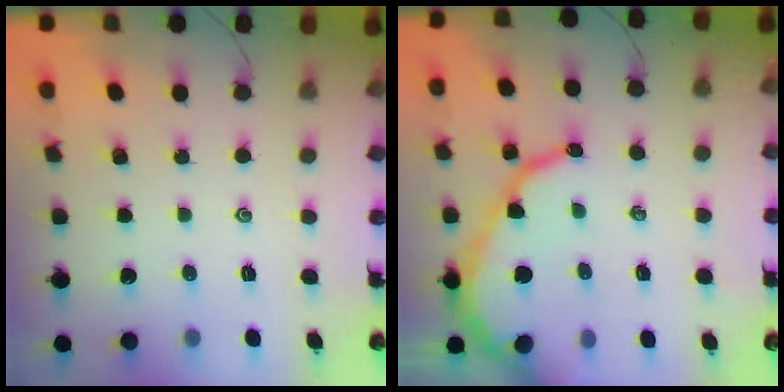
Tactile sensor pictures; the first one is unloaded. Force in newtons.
{"total": 13.2, "press": 13.2, "slide": 1.2}